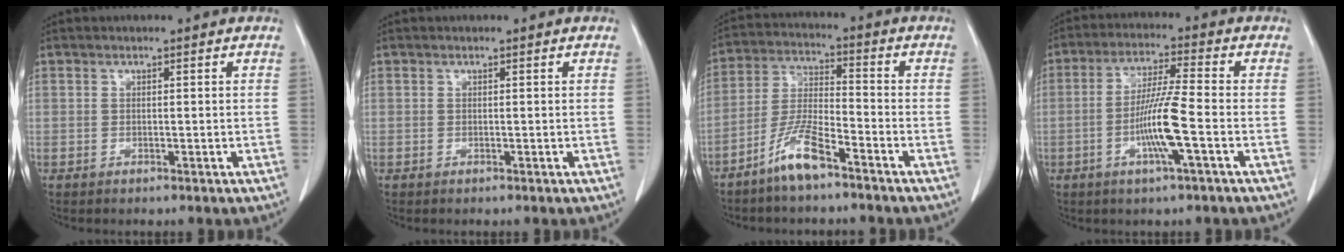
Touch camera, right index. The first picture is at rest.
{"total": 0.0}
{"total": 8.1, "force": [-5.6, 1.2, 5.7], "torque": [-0.122, -0.009, -0.113]}
{"total": 8.9, "force": [-2.6, -0.4, 8.5], "torque": [-0.165, -0.006, -0.052]}